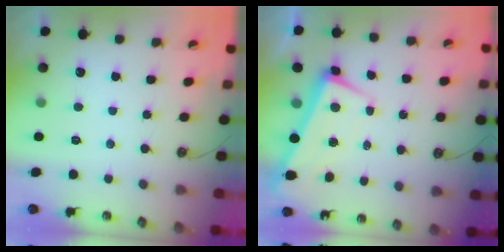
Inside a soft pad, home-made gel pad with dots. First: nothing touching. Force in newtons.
{"total": 1.8, "press": 0.8, "slide": 1.6}